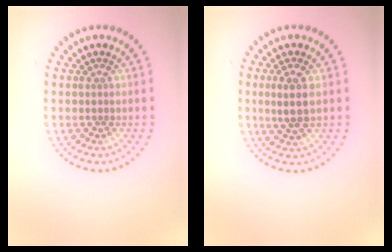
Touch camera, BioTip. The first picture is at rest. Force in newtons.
{"total": 2.5, "press": 2.4, "slide": 0.8}